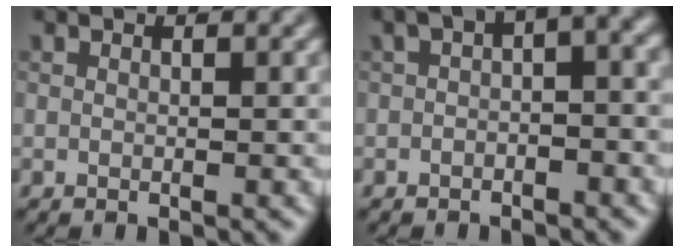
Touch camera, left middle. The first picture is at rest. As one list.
[{"total": 5.6, "force": [1.4, 2.2, 4.9], "torque": [-0.060, 0.017, 0.010]}]